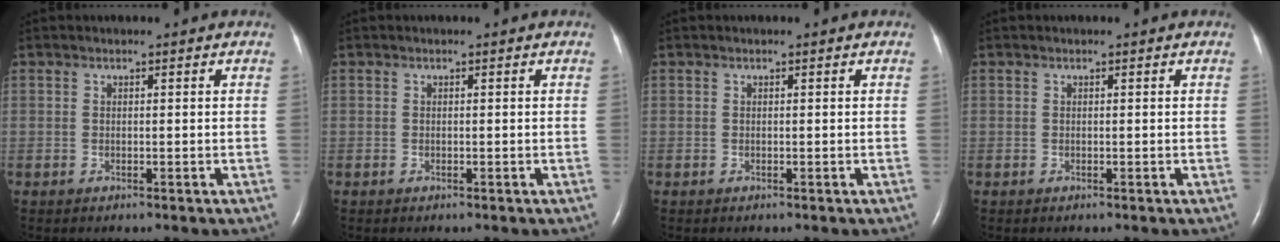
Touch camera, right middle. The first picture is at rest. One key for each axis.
{"total": 0.0}
{"total": 0.0}
{"total": 0.0}